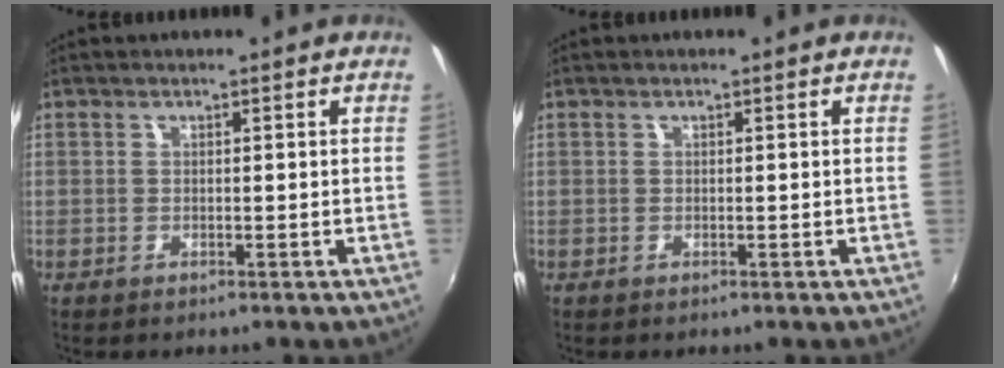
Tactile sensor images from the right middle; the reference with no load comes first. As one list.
[{"total": 0.0}]